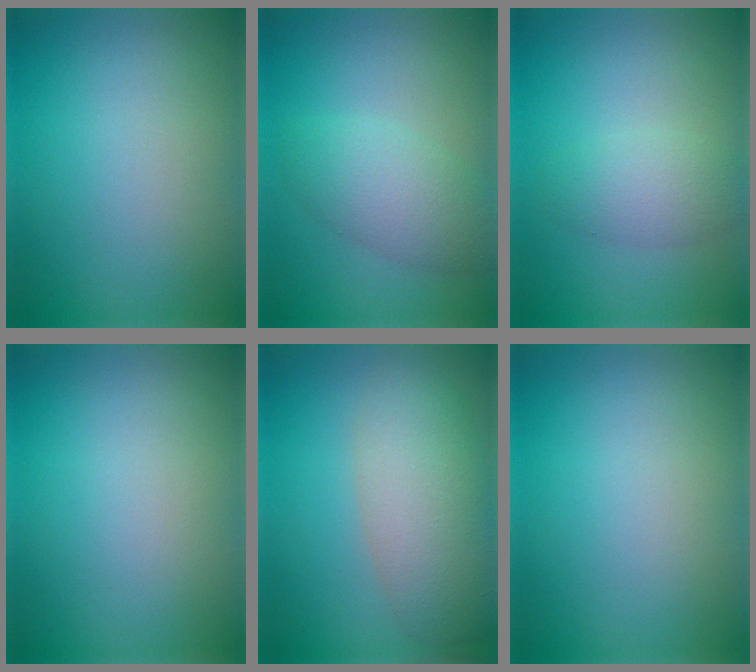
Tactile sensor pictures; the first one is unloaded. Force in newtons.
{"total": 4.0, "press": 4.0, "slide": 0.2}
{"total": 2.8, "press": 2.8, "slide": 0.2}
{"total": 0.0}
{"total": 6.8, "press": 6.8, "slide": 0.3}
{"total": 0.0}